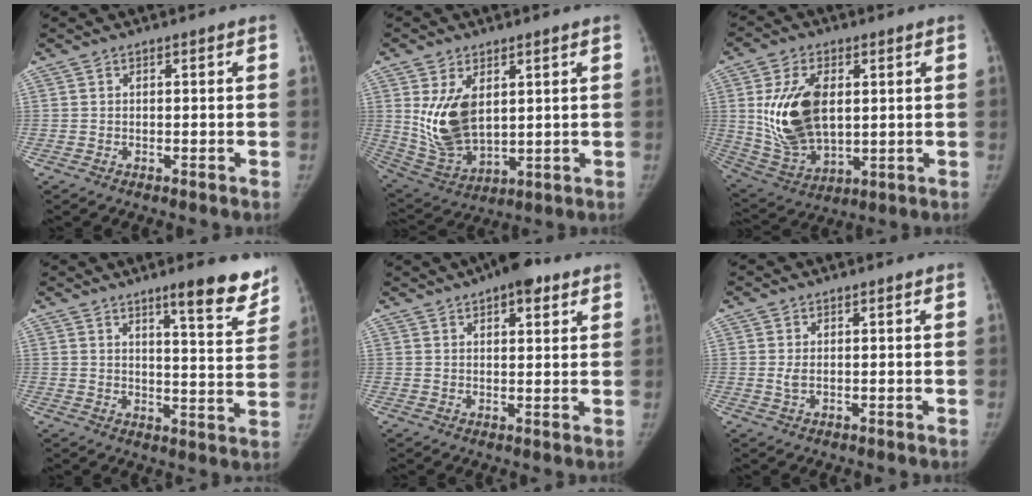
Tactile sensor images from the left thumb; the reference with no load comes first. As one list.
[{"total": 12.6, "force": [3.0, 7.5, 9.7], "torque": [-0.165, -0.023, 0.079]}, {"total": 16.5, "force": [2.6, 9.8, 13.0], "torque": [-0.228, -0.017, 0.063]}, {"total": 11.6, "force": [8.3, 2.1, 7.9], "torque": [-0.070, -0.056, 0.113]}, {"total": 8.1, "force": [5.0, 3.2, 5.4], "torque": [-0.056, -0.013, 0.067]}, {"total": 1.3, "force": [0.2, 0.5, 1.2], "torque": [-0.028, 0.002, 0.010]}]